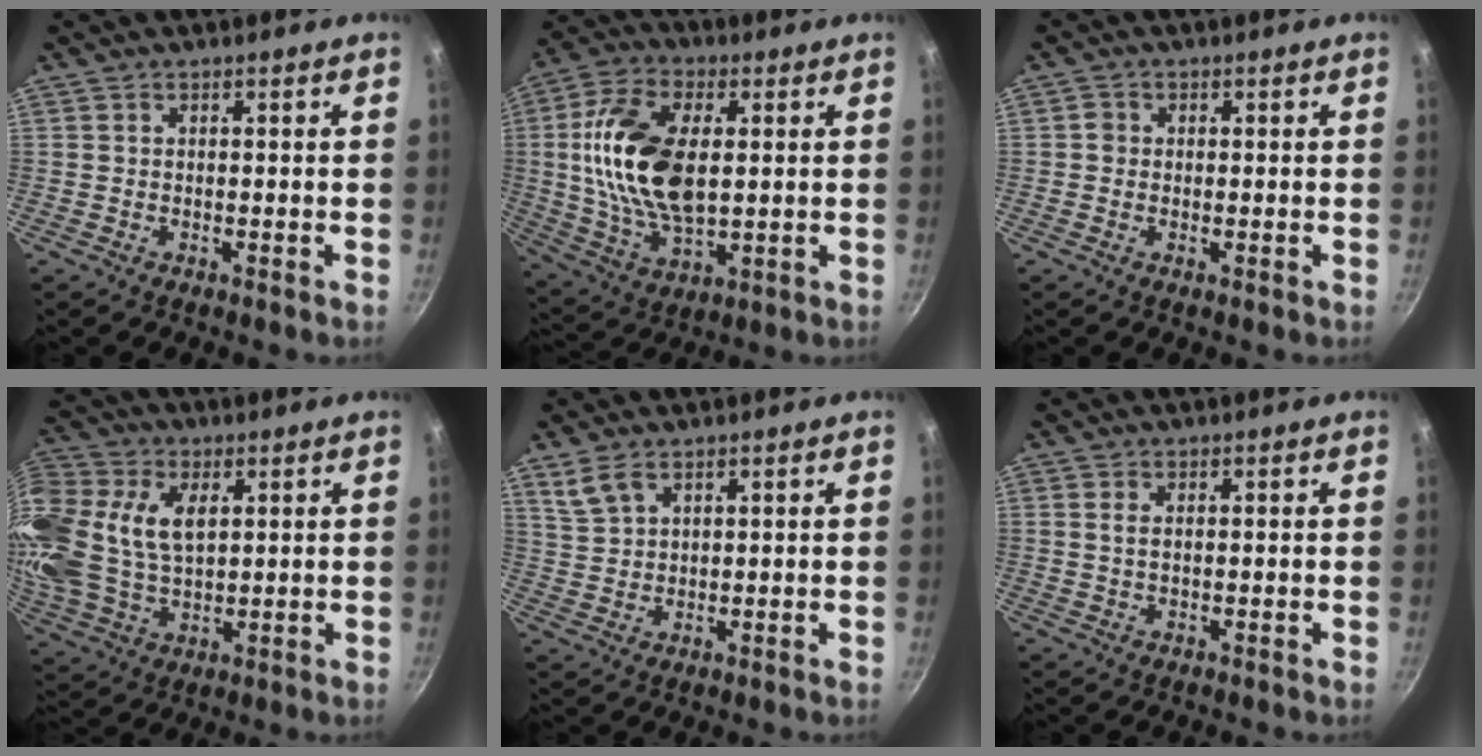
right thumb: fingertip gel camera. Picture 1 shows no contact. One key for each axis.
{"total": 18.7, "fx": 2.2, "fy": 10.3, "fz": 15.4, "tx": -0.287, "ty": -0.001, "tz": 0.040}
{"total": 1.5, "fx": 0.0, "fy": 1.4, "fz": 0.7, "tx": -0.010, "ty": 0.000, "tz": -0.006}
{"total": 22.1, "fx": 5.7, "fy": 14.7, "fz": 15.5, "tx": -0.362, "ty": 0.015, "tz": 0.109}
{"total": 4.6, "fx": 3.0, "fy": 2.3, "fz": 2.6, "tx": -0.048, "ty": -0.008, "tz": 0.067}
{"total": 1.3, "fx": 0.3, "fy": 0.7, "fz": 1.1, "tx": -0.021, "ty": 0.000, "tz": 0.005}